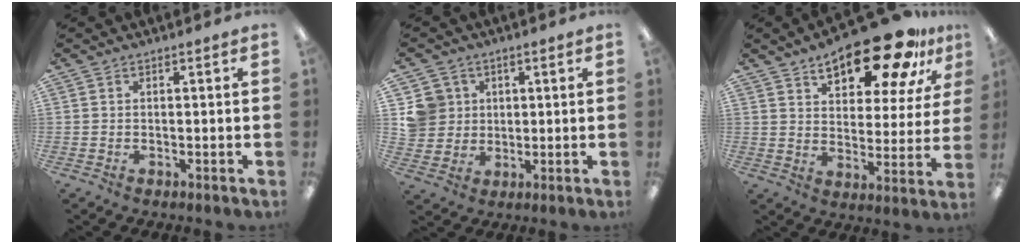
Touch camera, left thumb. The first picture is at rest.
{"total": 7.5, "force": [2.1, 7.1, 1.1], "torque": [-0.024, 0.006, 0.047]}
{"total": 18.5, "force": [13.3, 7.2, 10.7], "torque": [-0.160, -0.077, 0.222]}